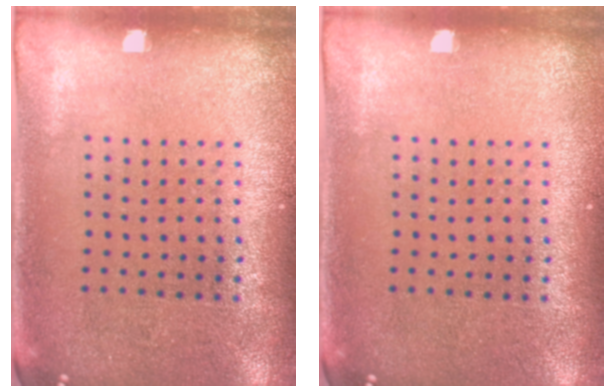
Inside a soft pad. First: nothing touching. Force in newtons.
{"total": 0.0}